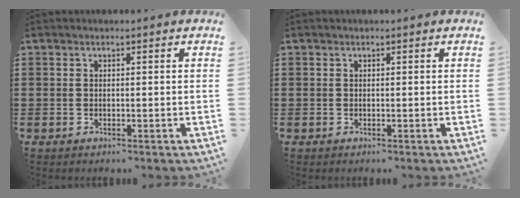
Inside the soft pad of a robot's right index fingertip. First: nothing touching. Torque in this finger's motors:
{"motor_torque": [0.00, 0.00, 0.00, 0.00]}